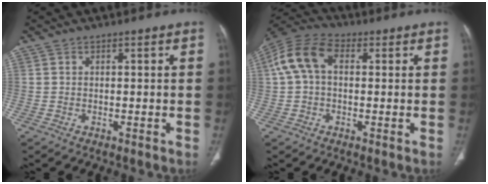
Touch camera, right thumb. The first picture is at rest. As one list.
[{"total": 9.8, "force": [1.6, 6.4, 7.3], "torque": [-0.150, 0.035, 0.023]}]